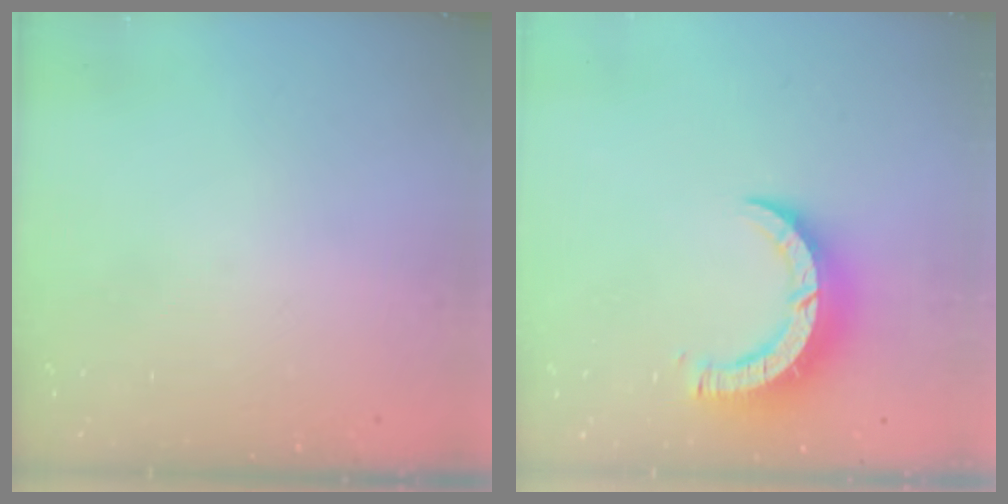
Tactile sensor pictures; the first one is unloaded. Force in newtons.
{"total": 9.3, "press": 9.3, "slide": 0.8}